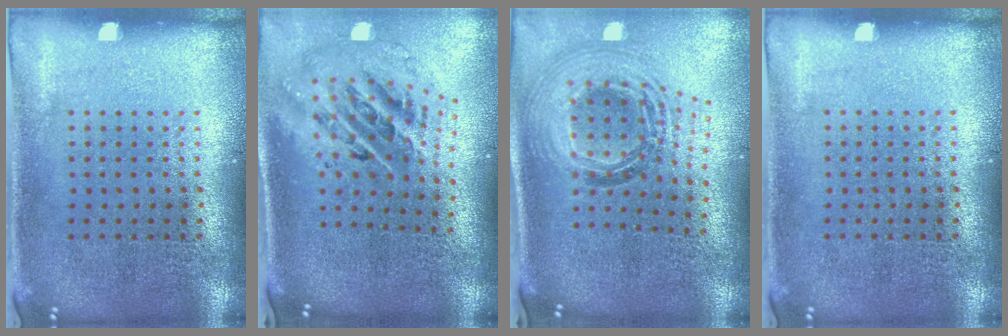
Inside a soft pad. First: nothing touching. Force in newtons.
{"total": 2.6, "press": 1.8, "slide": 2.0}
{"total": 1.9, "press": 1.6, "slide": 1.0}
{"total": 0.0}